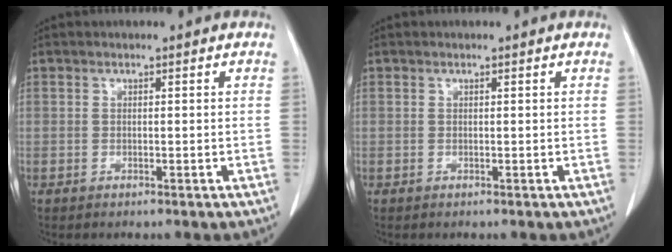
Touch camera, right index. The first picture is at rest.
{"total": 0.0}